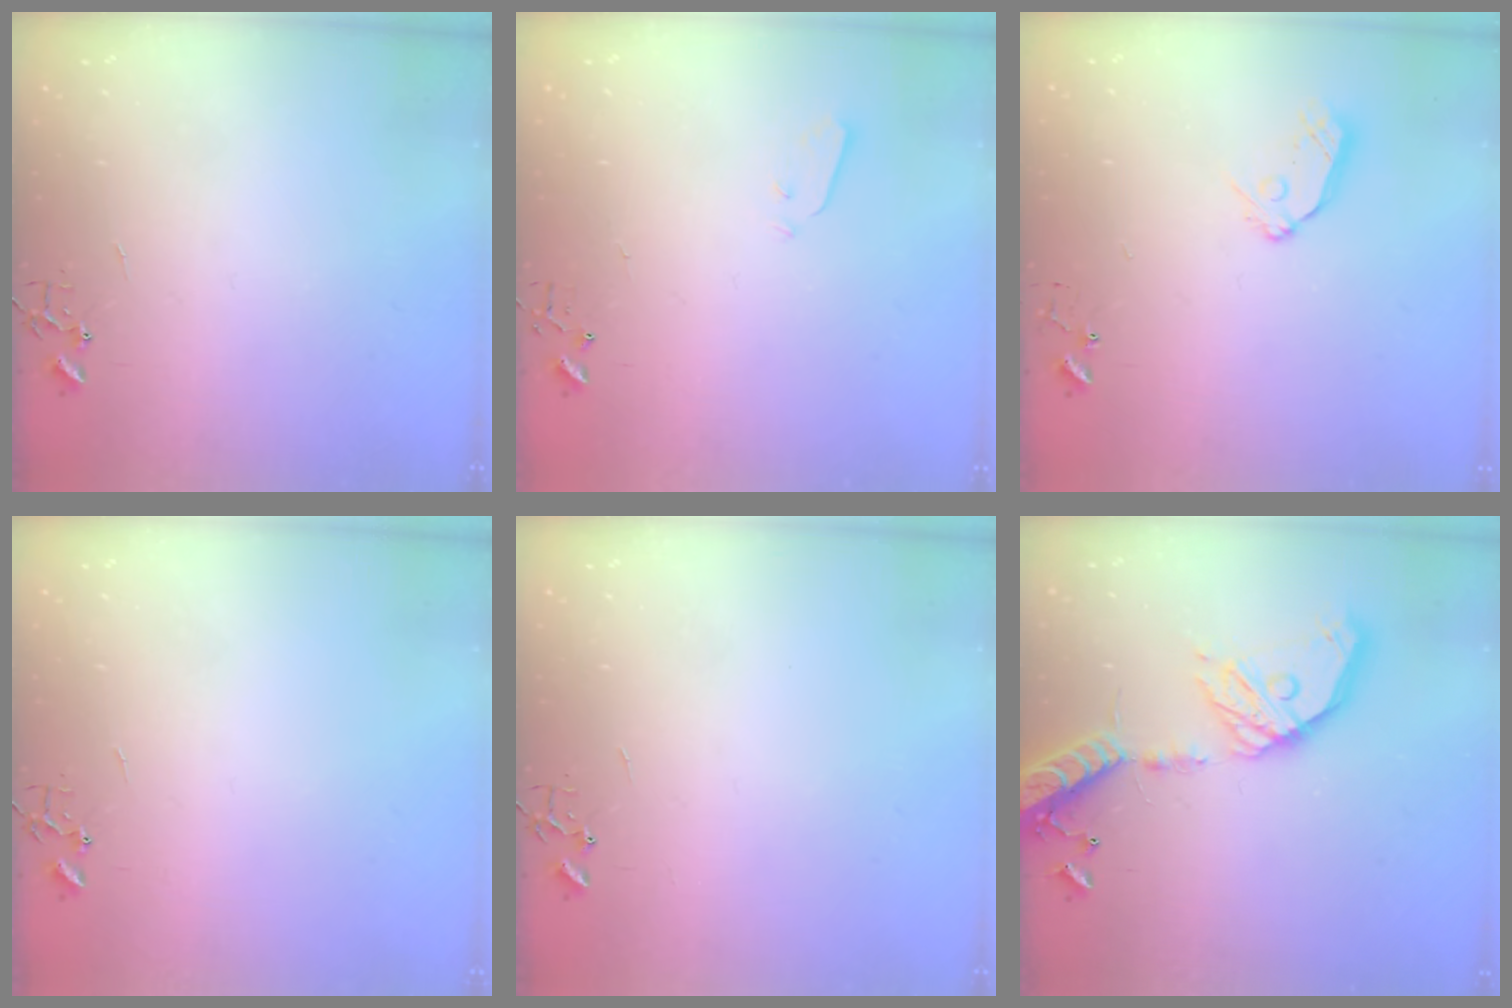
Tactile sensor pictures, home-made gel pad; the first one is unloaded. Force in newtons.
{"total": 3.0, "press": 3.0, "slide": 0.3}
{"total": 8.4, "press": 8.4, "slide": 0.7}
{"total": 0.0}
{"total": 0.0}
{"total": 20.9, "press": 20.5, "slide": 3.9}